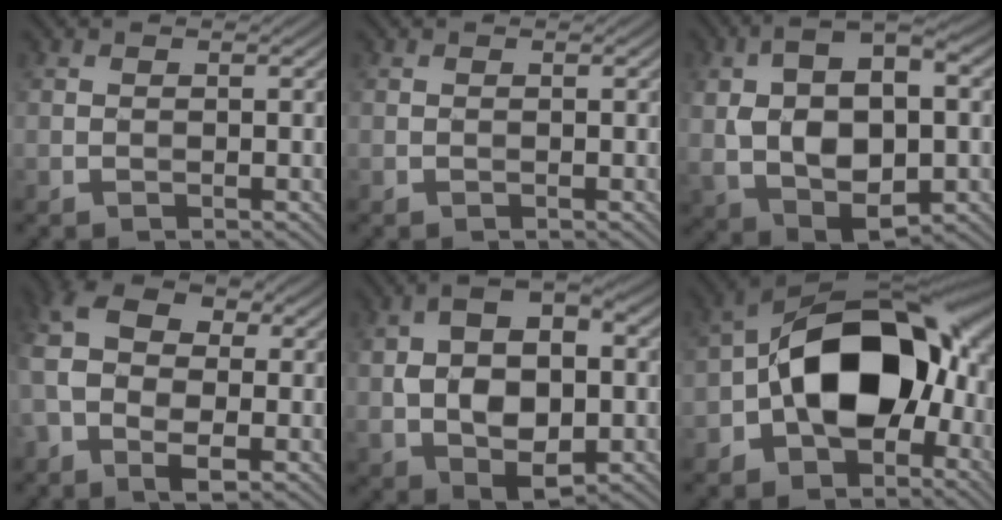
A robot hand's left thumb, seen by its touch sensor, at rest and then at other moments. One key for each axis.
{"total": 0.0}
{"total": 12.7, "fx": 1.2, "fy": 6.7, "fz": 10.7, "tx": -0.215, "ty": 0.000, "tz": 0.024}
{"total": 9.4, "fx": -0.8, "fy": 6.1, "fz": 7.1, "tx": -0.166, "ty": 0.011, "tz": -0.031}
{"total": 11.7, "fx": 0.6, "fy": 6.5, "fz": 9.8, "tx": -0.190, "ty": 0.004, "tz": 0.010}
{"total": 15.6, "fx": -2.5, "fy": 9.9, "fz": 11.8, "tx": -0.175, "ty": 0.020, "tz": -0.063}